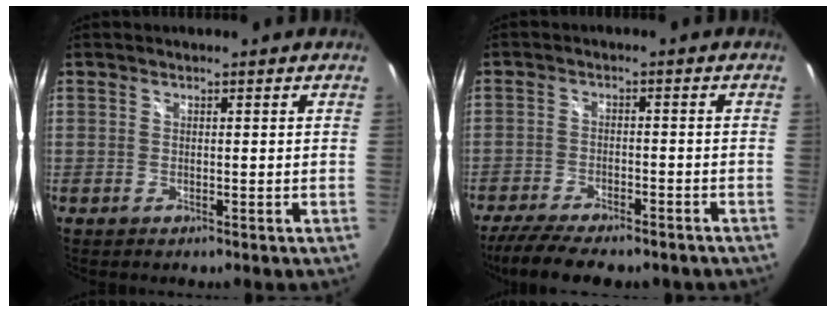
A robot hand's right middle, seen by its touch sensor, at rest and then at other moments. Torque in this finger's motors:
{"motor_torque": [1.06, -1.08, 0.20, 0.06]}